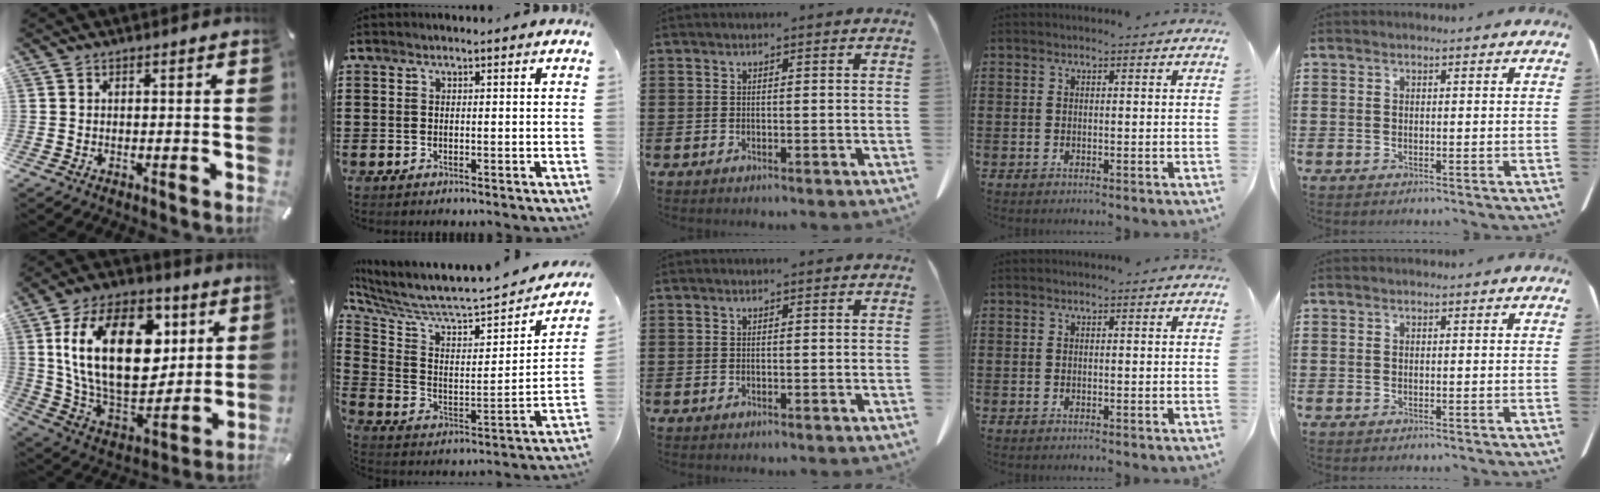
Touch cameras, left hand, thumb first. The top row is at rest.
{"thumb": {"total": 26.4, "force": [6.7, 16.8, 19.3], "torque": [-0.356, -0.021, 0.118]}, "index": {"total": 5.4, "force": [4.9, 0.2, 2.3], "torque": [-0.075, -0.056, 0.074]}}